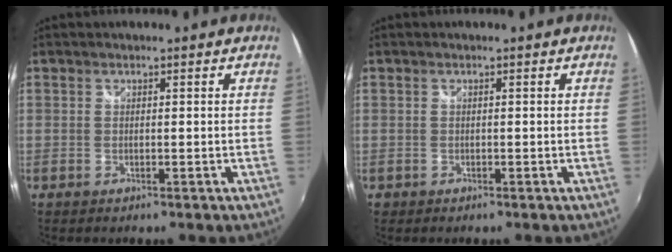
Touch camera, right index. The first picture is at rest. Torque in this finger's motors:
{"motor_torque": [-0.10, 0.15, -0.39, -0.08]}